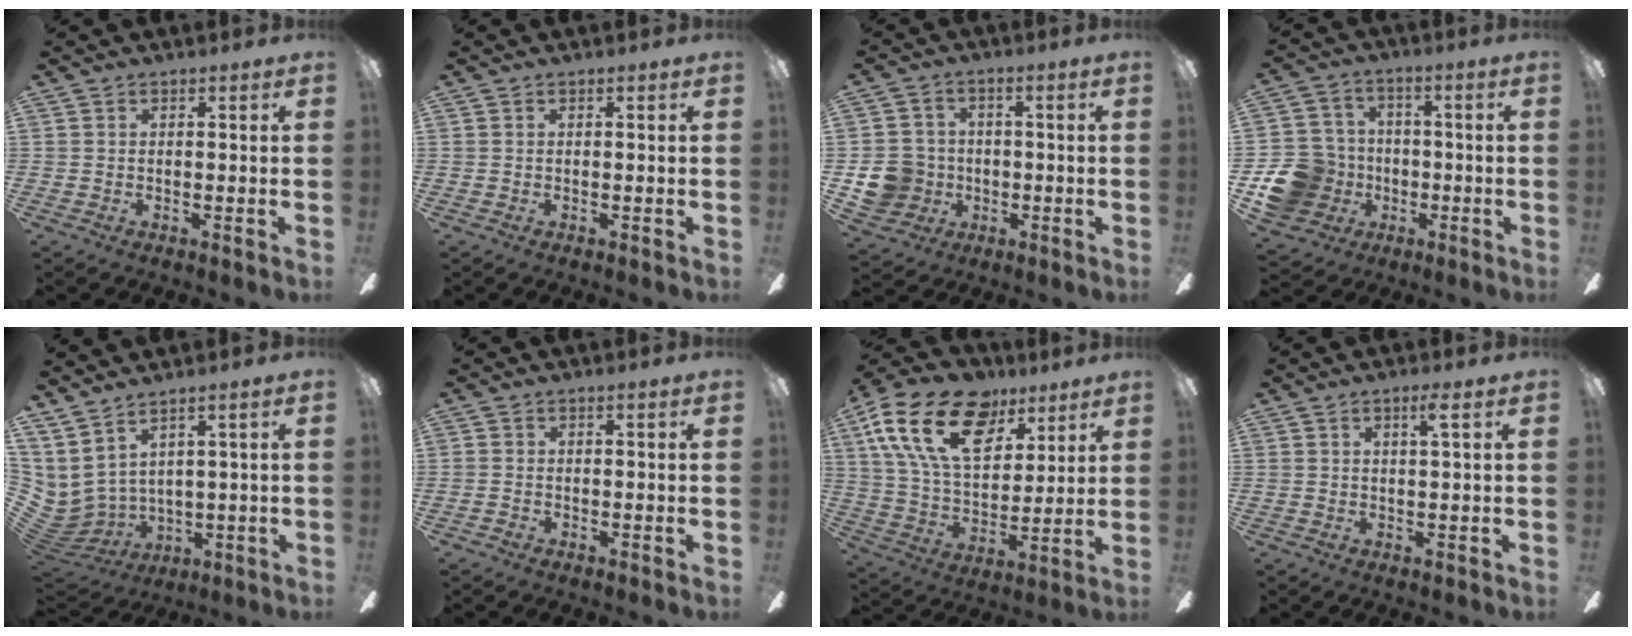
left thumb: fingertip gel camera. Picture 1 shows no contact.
{"total": 0.0}
{"total": 9.9, "force": [-2.1, 9.4, 2.4], "torque": [-0.067, 0.023, -0.032]}
{"total": 14.4, "force": [-4.6, 12.6, 5.1], "torque": [-0.116, 0.038, -0.074]}
{"total": 4.8, "force": [3.3, 3.0, 1.7], "torque": [-0.075, -0.045, 0.066]}
{"total": 0.9, "force": [-0.7, 0.5, 0.0], "torque": [0.001, 0.003, -0.015]}
{"total": 22.1, "force": [11.1, 13.3, 13.7], "torque": [-0.259, -0.039, 0.199]}
{"total": 2.5, "force": [1.3, 0.0, 2.1], "torque": [-0.044, 0.004, 0.019]}